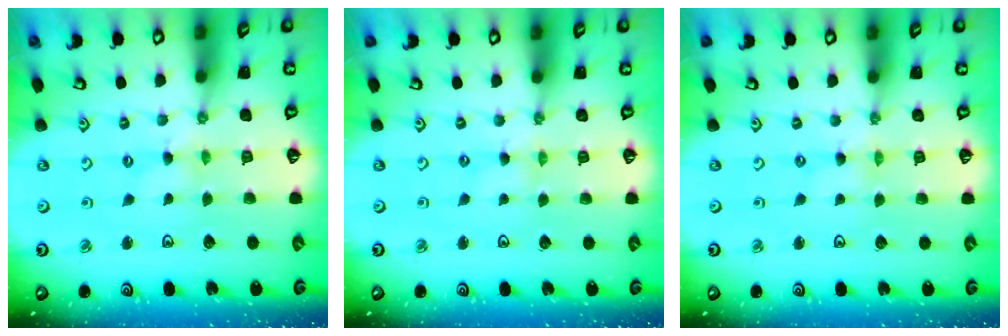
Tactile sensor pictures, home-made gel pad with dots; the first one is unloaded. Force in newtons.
{"total": 0.0}
{"total": 0.0}